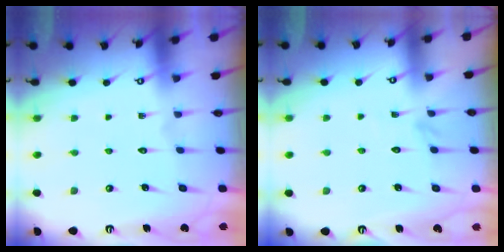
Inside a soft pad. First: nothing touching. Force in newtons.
{"total": 2.9, "press": 2.9, "slide": 0.3}